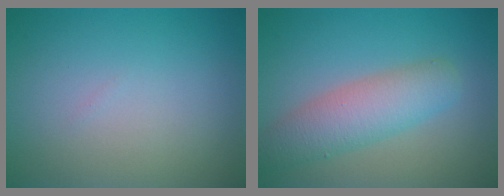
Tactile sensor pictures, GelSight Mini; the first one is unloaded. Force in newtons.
{"total": 4.8, "press": 4.8, "slide": 0.2}